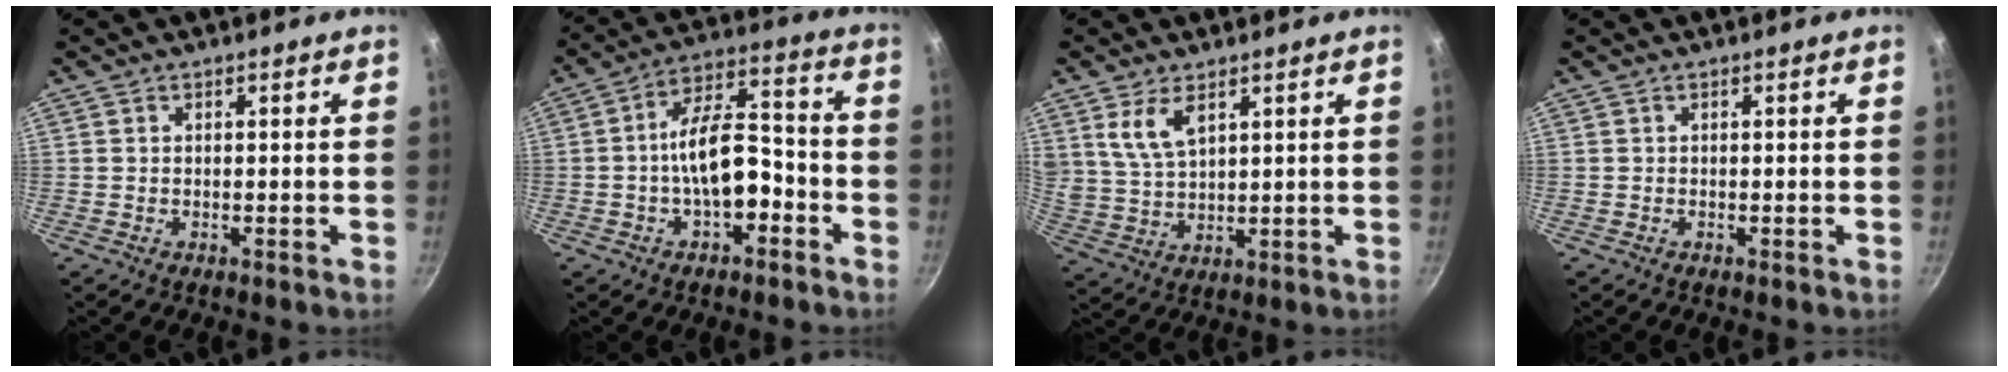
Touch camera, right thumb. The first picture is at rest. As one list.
[{"total": 12.0, "force": [-3.5, 6.3, 9.6], "torque": [-0.129, 0.056, -0.060]}, {"total": 7.4, "force": [3.7, 3.8, 5.1], "torque": [-0.091, -0.022, 0.084]}, {"total": 0.0}]